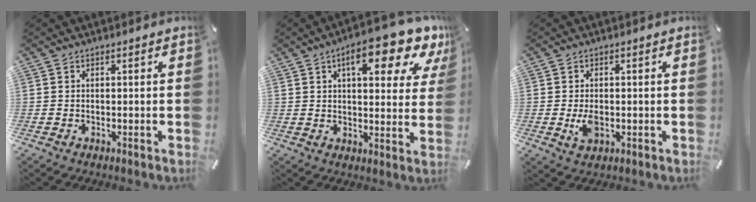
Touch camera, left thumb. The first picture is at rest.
{"total": 14.0, "force": [8.3, 5.0, 10.2], "torque": [-0.135, -0.042, 0.130]}
{"total": 3.9, "force": [-0.4, 2.4, 3.1], "torque": [-0.069, -0.009, -0.012]}